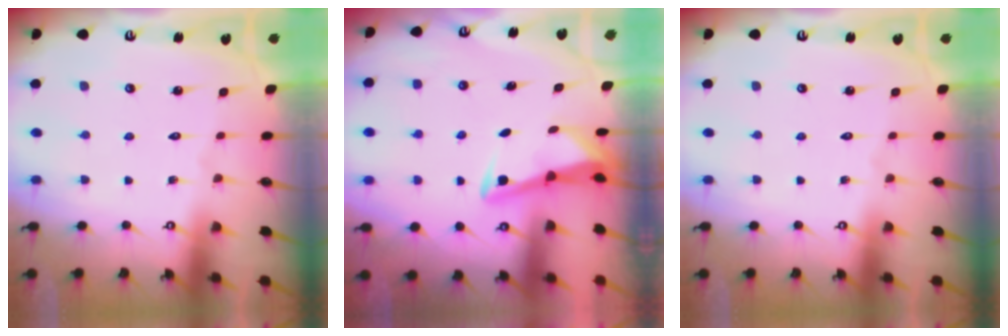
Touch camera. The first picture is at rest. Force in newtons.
{"total": 3.0, "press": 3.0, "slide": 0.3}
{"total": 0.0}